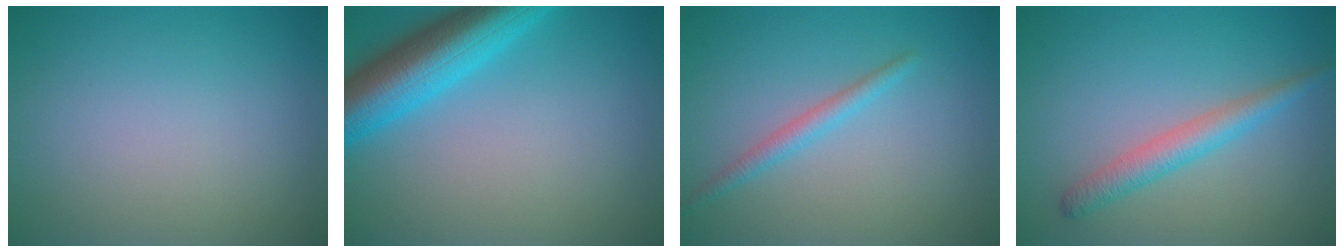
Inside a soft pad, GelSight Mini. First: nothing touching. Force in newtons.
{"total": 7.7, "press": 7.7, "slide": 0.4}
{"total": 1.7, "press": 1.7, "slide": 0.1}
{"total": 2.8, "press": 2.8, "slide": 0.0}